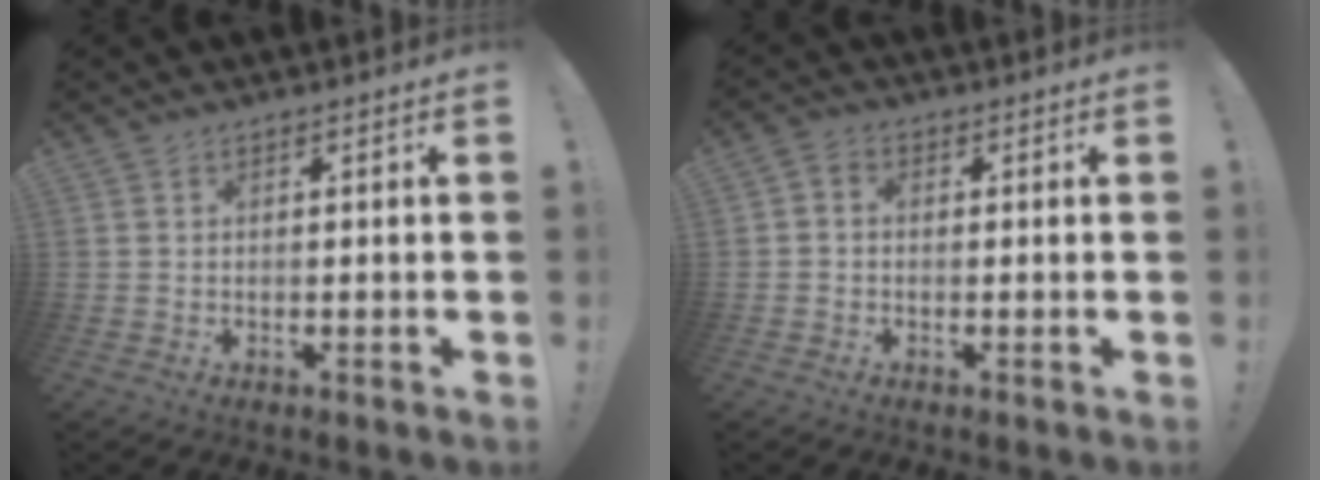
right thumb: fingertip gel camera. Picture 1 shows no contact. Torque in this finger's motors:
{"motor_torque": [-0.10, 0.17, 0.08, -0.07, 0.09]}